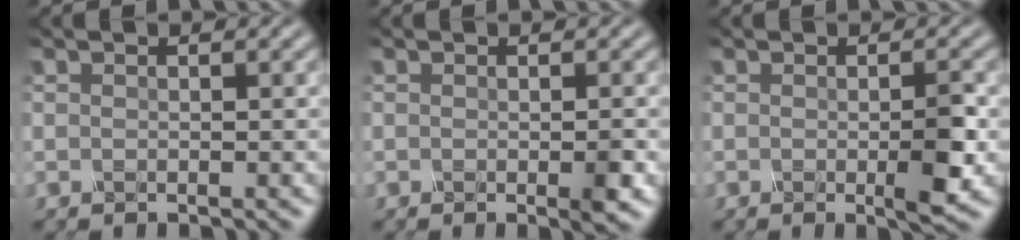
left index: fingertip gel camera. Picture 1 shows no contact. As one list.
[{"total": 1.9, "force": [-0.8, 0.2, 1.7], "torque": [-0.036, -0.005, -0.006]}, {"total": 2.7, "force": [-0.9, 0.2, 2.6], "torque": [-0.060, -0.006, -0.008]}]